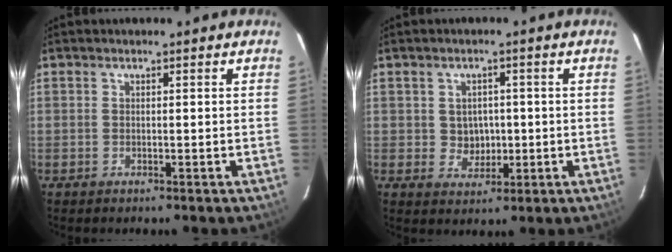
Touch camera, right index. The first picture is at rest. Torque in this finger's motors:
{"motor_torque": [-0.05, -0.09, 0.07, 0.00]}